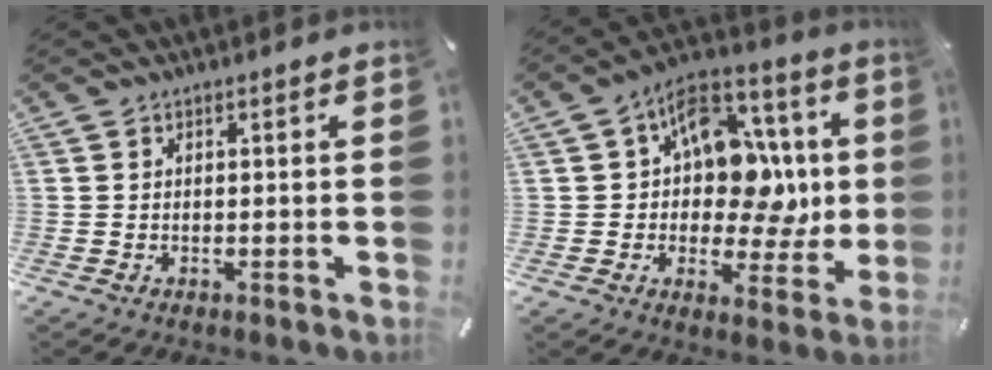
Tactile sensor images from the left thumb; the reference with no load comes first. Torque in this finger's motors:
{"motor_torque": [2.45, 2.56, 1.05, 0.67, 0.20]}